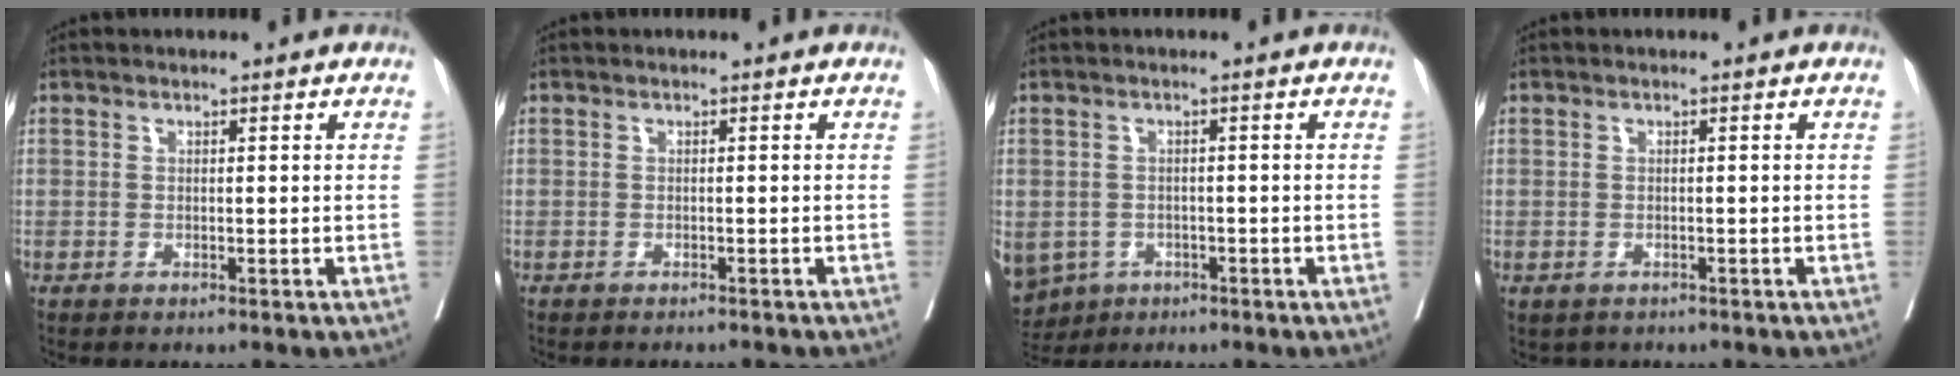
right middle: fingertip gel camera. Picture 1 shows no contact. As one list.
[{"total": 3.1, "force": [-3.0, 0.2, 0.8], "torque": [-0.008, -0.007, -0.036]}, {"total": 11.6, "force": [-5.3, 9.5, 4.0], "torque": [-0.128, -0.009, -0.066]}, {"total": 1.7, "force": [-1.2, 1.1, 0.3], "torque": [-0.006, -0.001, -0.015]}]